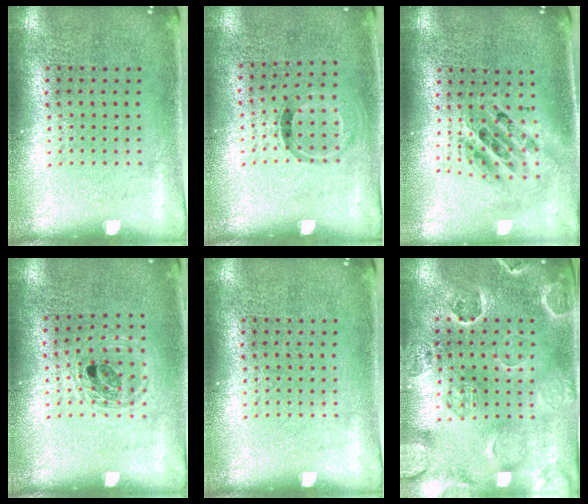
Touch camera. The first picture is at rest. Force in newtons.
{"total": 0.8, "press": 0.5, "slide": 0.6}
{"total": 2.0, "press": 1.6, "slide": 1.2}
{"total": 1.1, "press": 1.0, "slide": 0.3}
{"total": 0.0}
{"total": 2.6, "press": 2.5, "slide": 0.6}